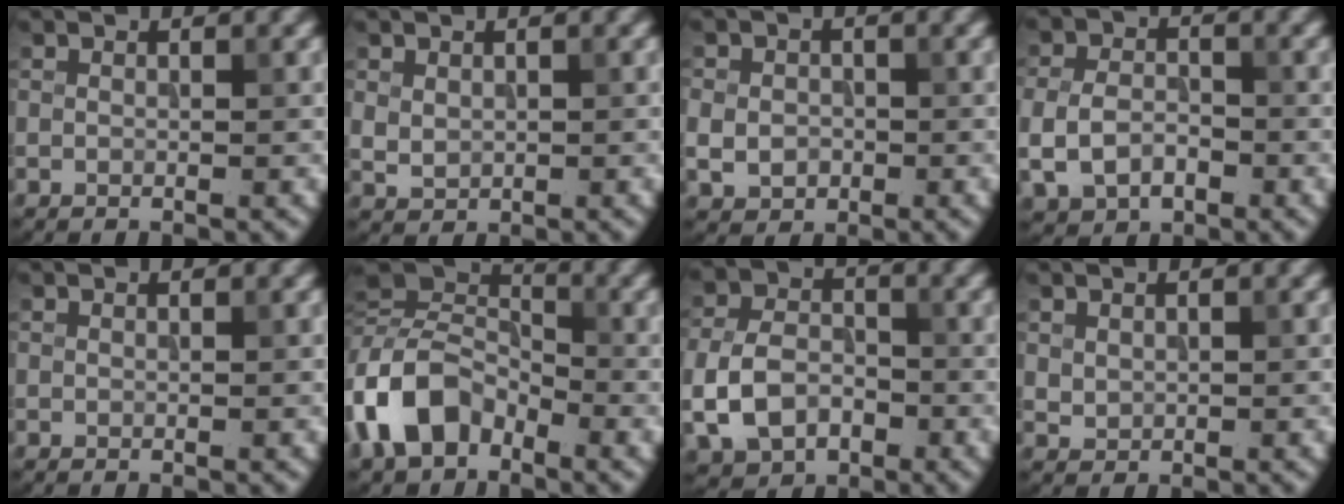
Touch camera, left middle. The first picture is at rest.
{"total": 1.5, "force": [0.3, 1.2, 0.8], "torque": [-0.017, -0.003, 0.011]}
{"total": 2.9, "force": [-0.5, 2.4, 1.5], "torque": [-0.027, -0.005, -0.011]}
{"total": 4.1, "force": [-1.2, 2.9, 2.6], "torque": [-0.055, -0.005, -0.025]}
{"total": 0.0}
{"total": 8.3, "force": [-3.7, 5.4, 5.1], "torque": [-0.099, 0.013, -0.090]}
{"total": 6.0, "force": [-2.0, 4.4, 3.7], "torque": [-0.076, -0.002, -0.042]}
{"total": 0.9, "force": [0.4, 0.8, 0.3], "torque": [-0.006, -0.004, 0.013]}